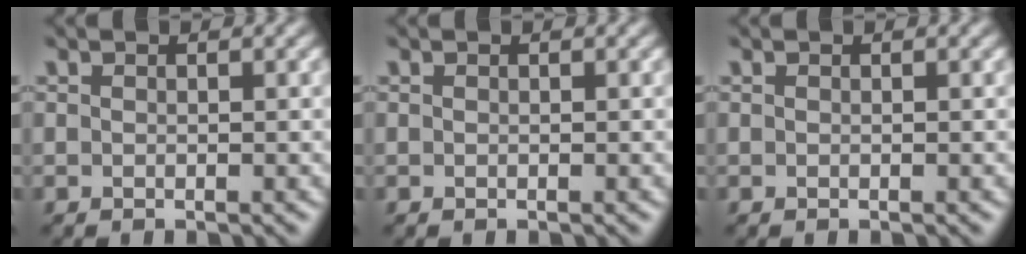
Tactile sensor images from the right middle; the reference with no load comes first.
{"total": 0.0}
{"total": 0.0}